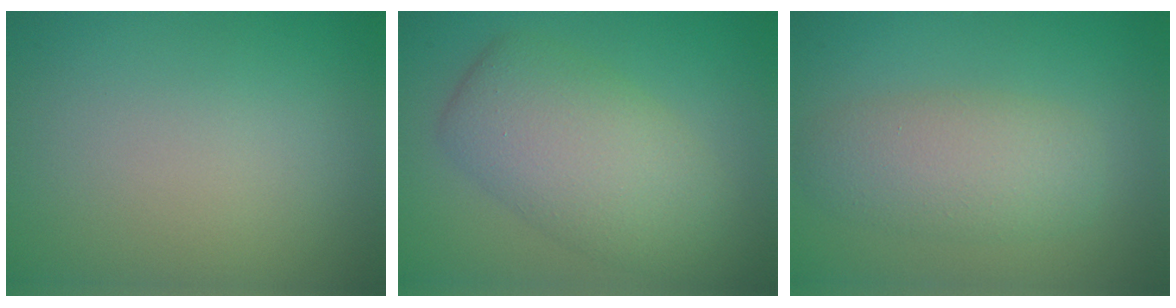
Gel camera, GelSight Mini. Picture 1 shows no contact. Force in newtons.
{"total": 7.1, "press": 7.1, "slide": 0.3}
{"total": 4.4, "press": 4.4, "slide": 0.1}